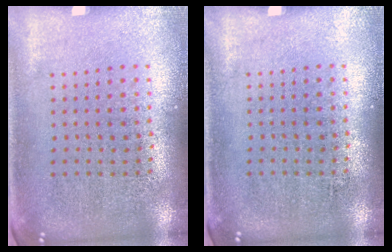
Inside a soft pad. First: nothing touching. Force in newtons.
{"total": 0.0}